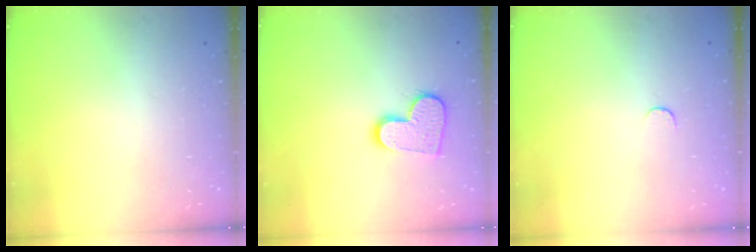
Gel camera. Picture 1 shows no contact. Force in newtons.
{"total": 12.8, "press": 12.7, "slide": 1.0}
{"total": 3.2, "press": 3.2, "slide": 0.3}